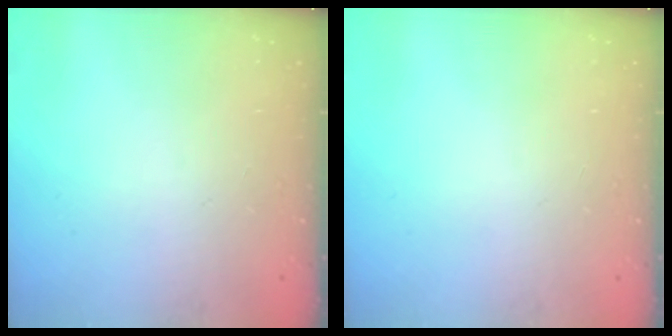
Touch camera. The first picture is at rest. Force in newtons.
{"total": 0.0}